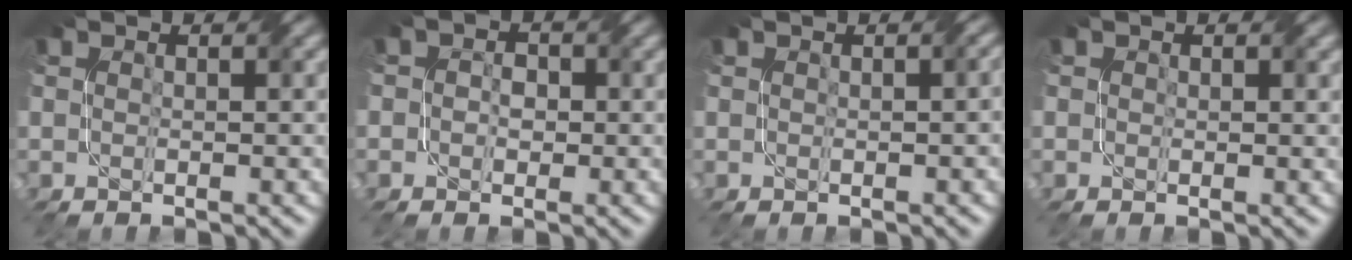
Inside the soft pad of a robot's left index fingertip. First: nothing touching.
{"total": 2.4, "force": [0.3, 2.1, 1.1], "torque": [0.000, 0.002, -0.016]}
{"total": 1.3, "force": [0.3, 0.5, 1.2], "torque": [-0.010, 0.005, 0.003]}
{"total": 1.1, "force": [0.5, 0.8, 0.5], "torque": [-0.002, -0.004, 0.009]}